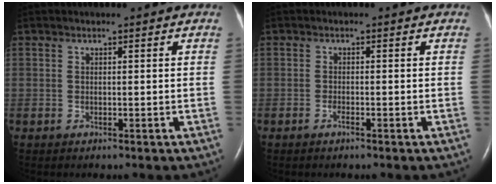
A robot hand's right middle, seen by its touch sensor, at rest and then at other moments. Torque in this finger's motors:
{"motor_torque": [0.42, -0.24, 0.10, 0.04]}